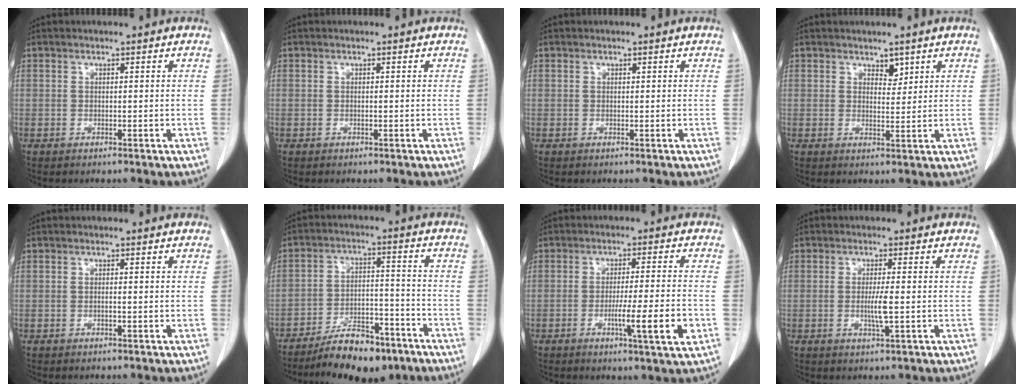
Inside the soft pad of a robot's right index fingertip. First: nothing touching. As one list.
[{"total": 0.0}, {"total": 0.0}, {"total": 2.0, "force": [1.5, 1.0, 0.9], "torque": [-0.011, -0.004, 0.025]}, {"total": 0.6, "force": [-0.2, 0.0, 0.6], "torque": [-0.012, 0.001, -0.004]}, {"total": 11.9, "force": [-9.0, 4.2, 6.5], "torque": [-0.100, 0.012, -0.147]}, {"total": 8.2, "force": [-2.7, -0.5, 7.7], "torque": [-0.119, -0.016, -0.043]}, {"total": 3.4, "force": [-0.5, -0.1, 3.4], "torque": [-0.068, -0.007, -0.010]}]